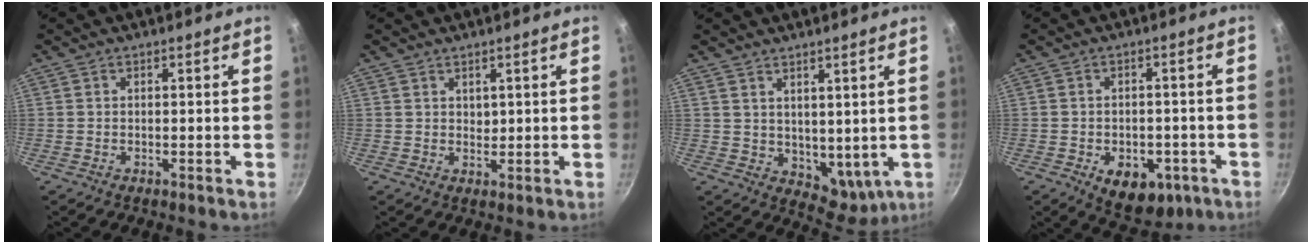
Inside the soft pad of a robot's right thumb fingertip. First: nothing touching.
{"total": 1.7, "force": [1.2, 1.0, 0.6], "torque": [-0.003, -0.005, 0.023]}
{"total": 8.0, "force": [3.5, 5.0, 5.2], "torque": [-0.059, -0.022, 0.078]}
{"total": 10.3, "force": [-4.0, 6.6, 6.8], "torque": [-0.057, 0.009, -0.040]}